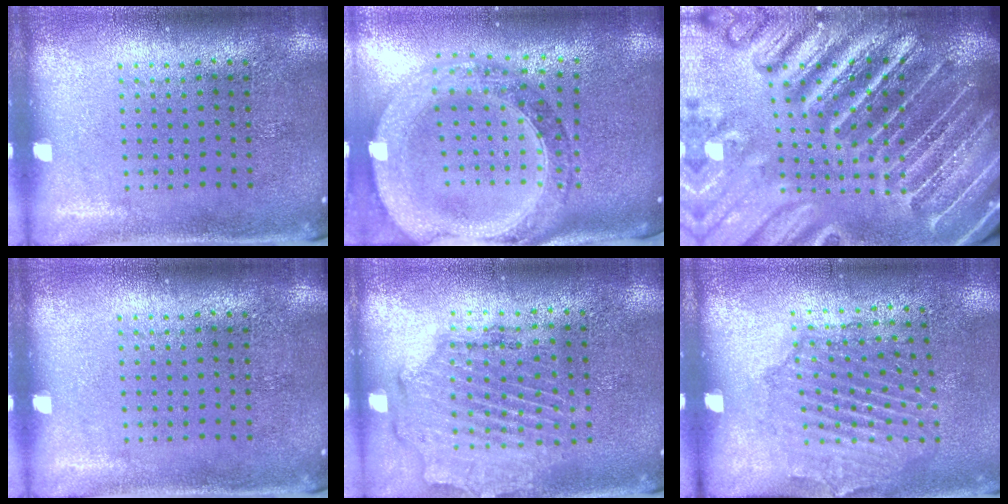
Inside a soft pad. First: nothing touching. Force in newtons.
{"total": 2.6, "press": 2.3, "slide": 1.3}
{"total": 5.1, "press": 4.6, "slide": 2.2}
{"total": 0.0}
{"total": 1.9, "press": 1.7, "slide": 0.7}
{"total": 1.6, "press": 1.5, "slide": 0.5}